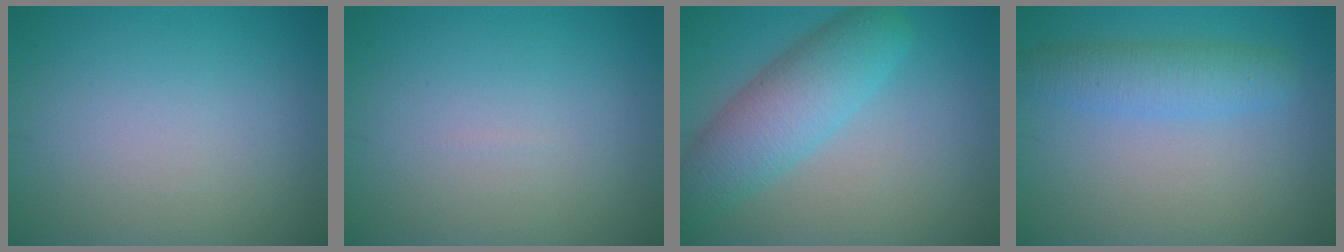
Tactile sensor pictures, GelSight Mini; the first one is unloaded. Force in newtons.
{"total": 0.0}
{"total": 5.8, "press": 5.8, "slide": 0.2}
{"total": 3.4, "press": 3.4, "slide": 0.1}